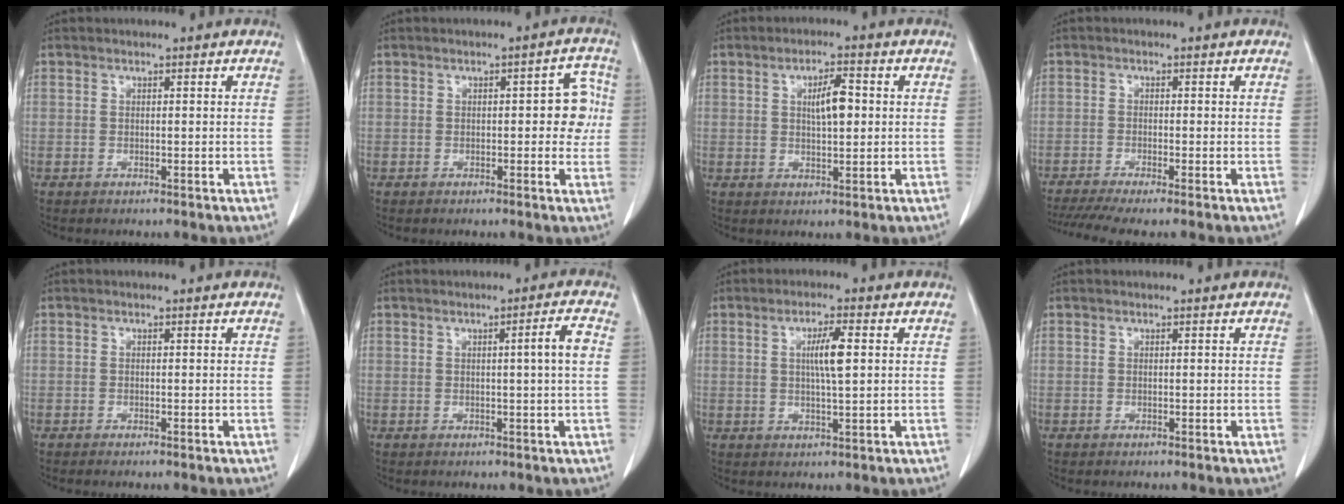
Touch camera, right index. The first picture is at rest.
{"total": 5.2, "force": [0.2, 2.3, 4.7], "torque": [-0.043, 0.022, -0.001]}
{"total": 4.9, "force": [0.8, 1.3, 4.7], "torque": [-0.080, 0.005, 0.015]}
{"total": 6.5, "force": [-5.2, -0.1, 3.9], "torque": [-0.064, -0.012, -0.086]}
{"total": 0.9, "force": [-0.7, 0.0, 0.5], "torque": [-0.009, -0.001, -0.009]}
{"total": 3.4, "force": [0.2, -0.7, 3.3], "torque": [-0.048, 0.000, 0.004]}
{"total": 4.8, "force": [0.9, 0.3, 4.8], "torque": [-0.085, -0.001, 0.016]}
{"total": 0.0}